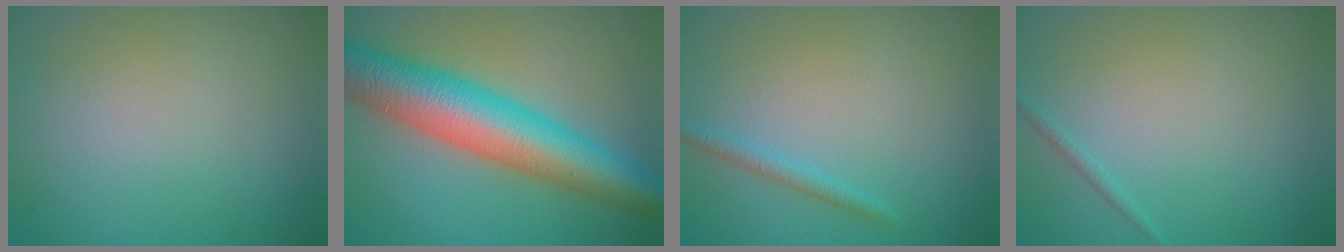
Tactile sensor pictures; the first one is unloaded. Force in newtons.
{"total": 10.6, "press": 10.6, "slide": 0.1}
{"total": 1.4, "press": 1.4, "slide": 0.1}
{"total": 0.6, "press": 0.6, "slide": 0.0}